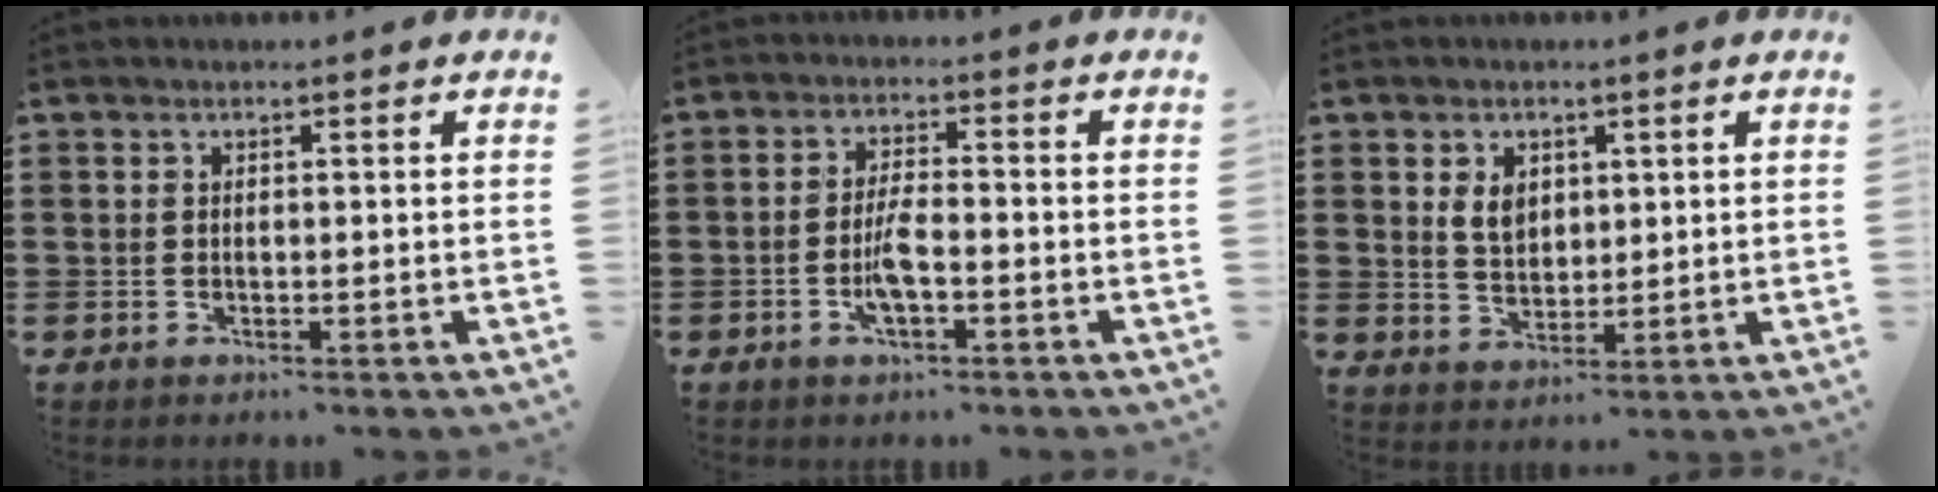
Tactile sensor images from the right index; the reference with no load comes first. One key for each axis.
{"total": 4.4, "fx": -1.7, "fy": 1.2, "fz": 3.9, "tx": -0.080, "ty": -0.001, "tz": -0.034}
{"total": 4.0, "fx": 1.4, "fy": 2.9, "fz": 2.4, "tx": -0.057, "ty": 0.010, "tz": 0.026}